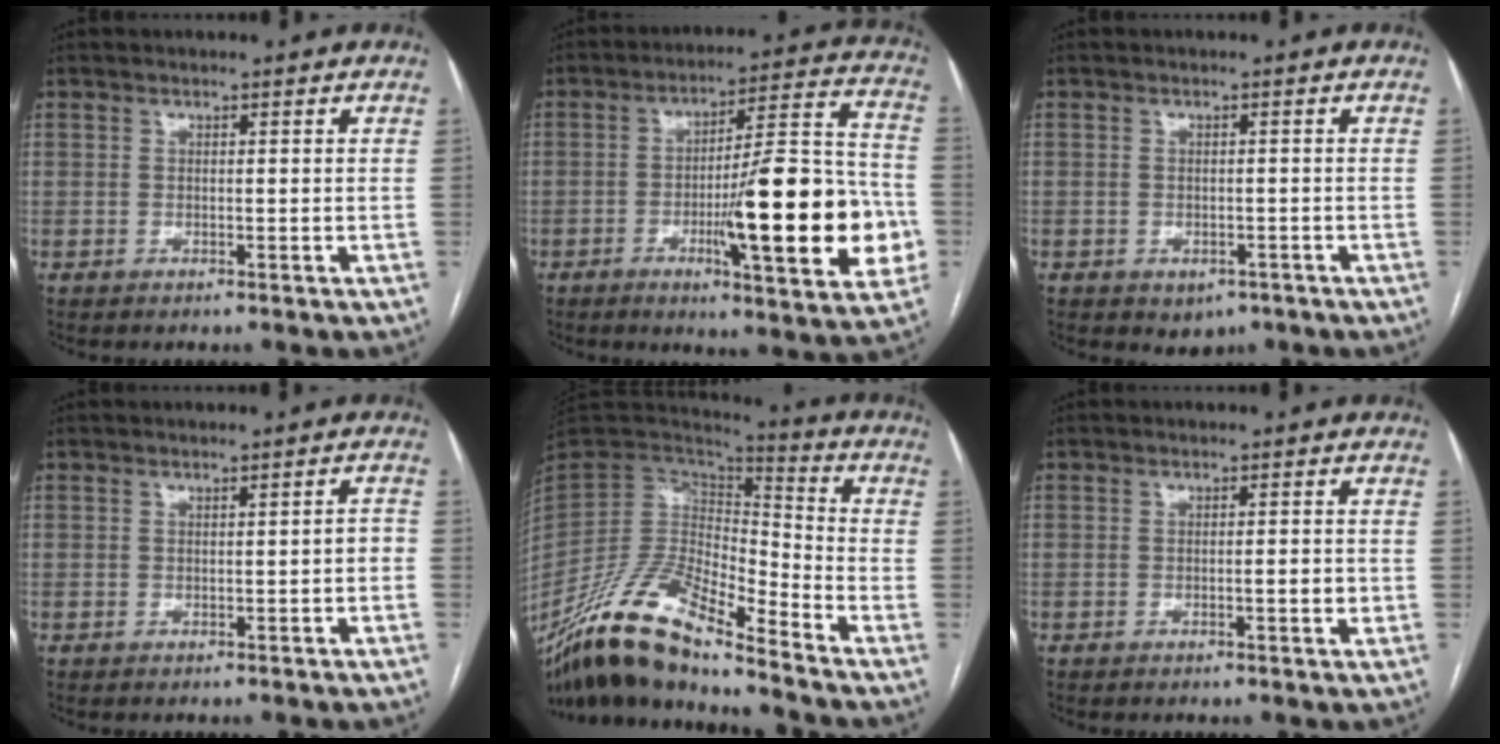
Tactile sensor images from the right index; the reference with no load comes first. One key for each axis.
{"total": 21.6, "fx": -5.1, "fy": 3.1, "fz": 20.7, "tx": -0.261, "ty": 0.009, "tz": -0.067}
{"total": 3.0, "fx": -1.7, "fy": 2.2, "fz": 1.2, "tx": -0.007, "ty": 0.002, "tz": -0.012}
{"total": 1.3, "fx": -0.5, "fy": 0.4, "fz": 1.2, "tx": -0.008, "ty": 0.003, "tz": -0.007}
{"total": 18.0, "fx": -14.0, "fy": 3.9, "fz": 10.7, "tx": -0.201, "ty": 0.006, "tz": -0.260}
{"total": 1.9, "fx": -0.5, "fy": 0.3, "fz": 1.8, "tx": -0.028, "ty": 0.000, "tz": -0.009}